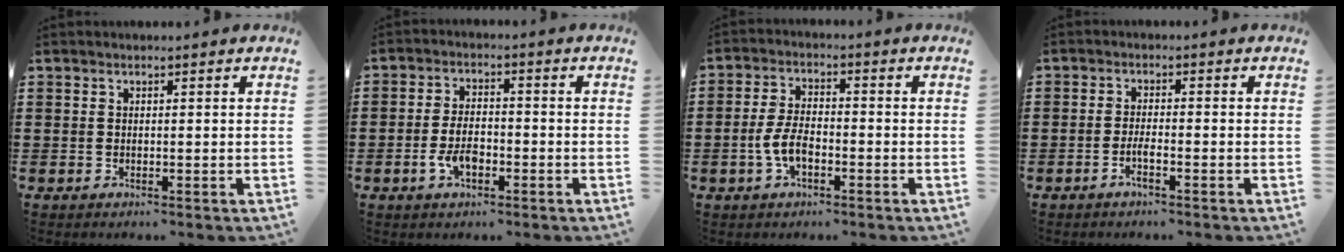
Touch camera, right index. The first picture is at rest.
{"total": 4.9, "force": [-1.9, 2.6, 3.7], "torque": [-0.084, 0.000, -0.039]}
{"total": 5.4, "force": [-1.8, 2.6, 4.4], "torque": [-0.103, -0.002, -0.039]}
{"total": 2.0, "force": [-1.1, 0.1, 1.7], "torque": [-0.030, -0.002, -0.019]}